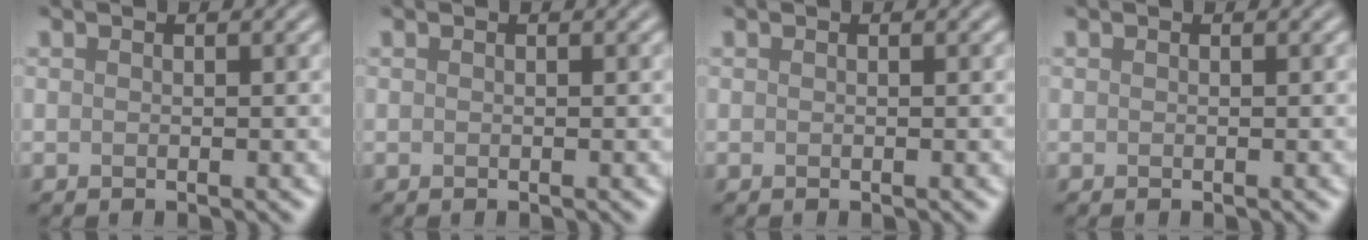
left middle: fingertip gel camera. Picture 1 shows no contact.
{"total": 0.0}
{"total": 0.0}
{"total": 0.0}